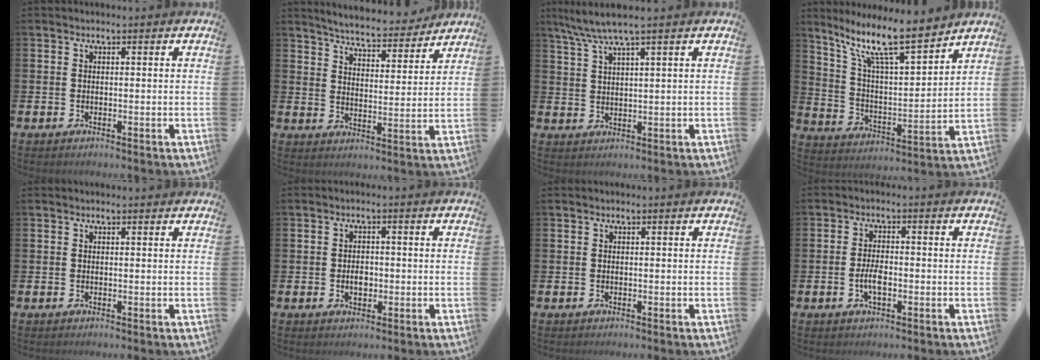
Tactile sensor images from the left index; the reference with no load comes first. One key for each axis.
{"total": 5.8, "fx": 5.6, "fy": 0.8, "fz": 1.1, "tx": -0.043, "ty": -0.039, "tz": 0.094}
{"total": 5.0, "fx": 3.9, "fy": -0.1, "fz": 3.1, "tx": -0.072, "ty": -0.006, "tz": 0.071}
{"total": 12.1, "fx": 9.9, "fy": 2.4, "fz": 6.7, "tx": -0.157, "ty": -0.053, "tz": 0.171}
{"total": 0.0}
{"total": 2.4, "fx": -0.3, "fy": 1.7, "fz": 1.7, "tx": -0.015, "ty": -0.002, "tz": -0.012}
{"total": 0.0}
{"total": 3.2, "fx": -0.8, "fy": 1.2, "fz": 2.8, "tx": -0.049, "ty": 0.002, "tz": -0.015}